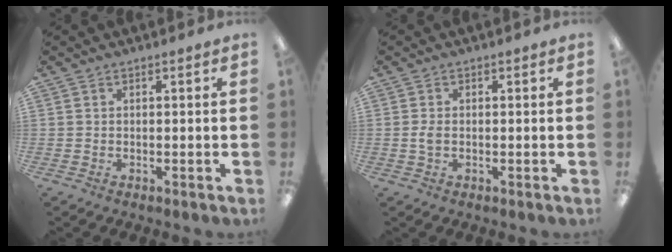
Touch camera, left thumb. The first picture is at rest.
{"total": 2.2, "force": [-0.1, 1.3, 1.8], "torque": [-0.040, 0.001, -0.006]}